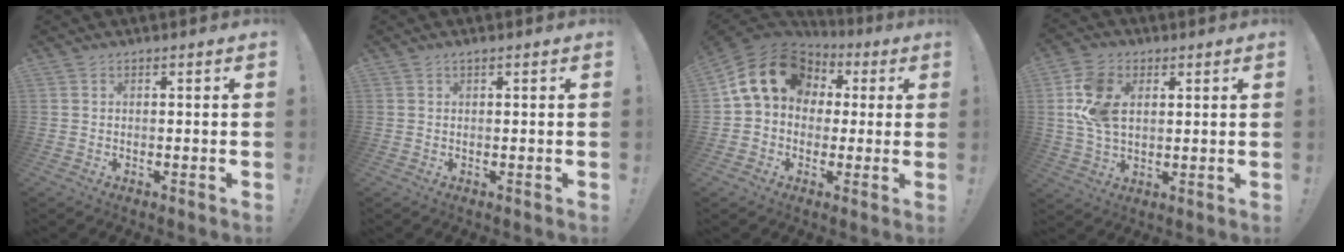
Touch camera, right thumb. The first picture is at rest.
{"total": 0.5, "force": [0.4, 0.0, 0.4], "torque": [-0.007, 0.001, 0.006]}
{"total": 17.1, "force": [5.1, 12.9, 9.9], "torque": [-0.162, -0.009, 0.095]}
{"total": 12.8, "force": [3.1, 8.8, 8.7], "torque": [-0.168, 0.000, 0.060]}